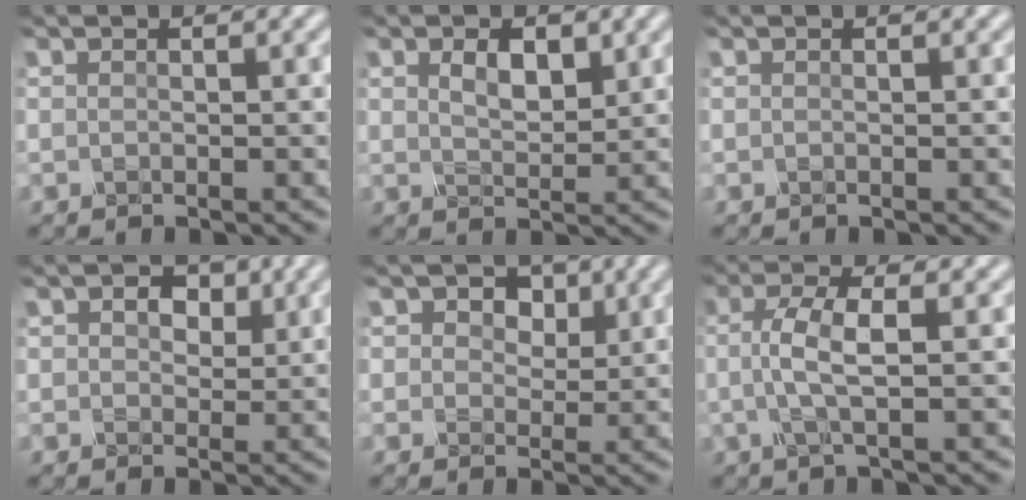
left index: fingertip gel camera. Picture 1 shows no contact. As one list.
[{"total": 2.4, "force": [0.8, 1.3, 1.8], "torque": [-0.036, -0.001, 0.017]}, {"total": 0.0}, {"total": 4.4, "force": [1.9, 3.1, 2.5], "torque": [-0.046, 0.006, 0.012]}, {"total": 4.9, "force": [2.1, 3.5, 2.6], "torque": [-0.059, -0.002, 0.026]}, {"total": 3.2, "force": [-0.5, 0.6, 3.1], "torque": [-0.067, 0.003, -0.012]}]